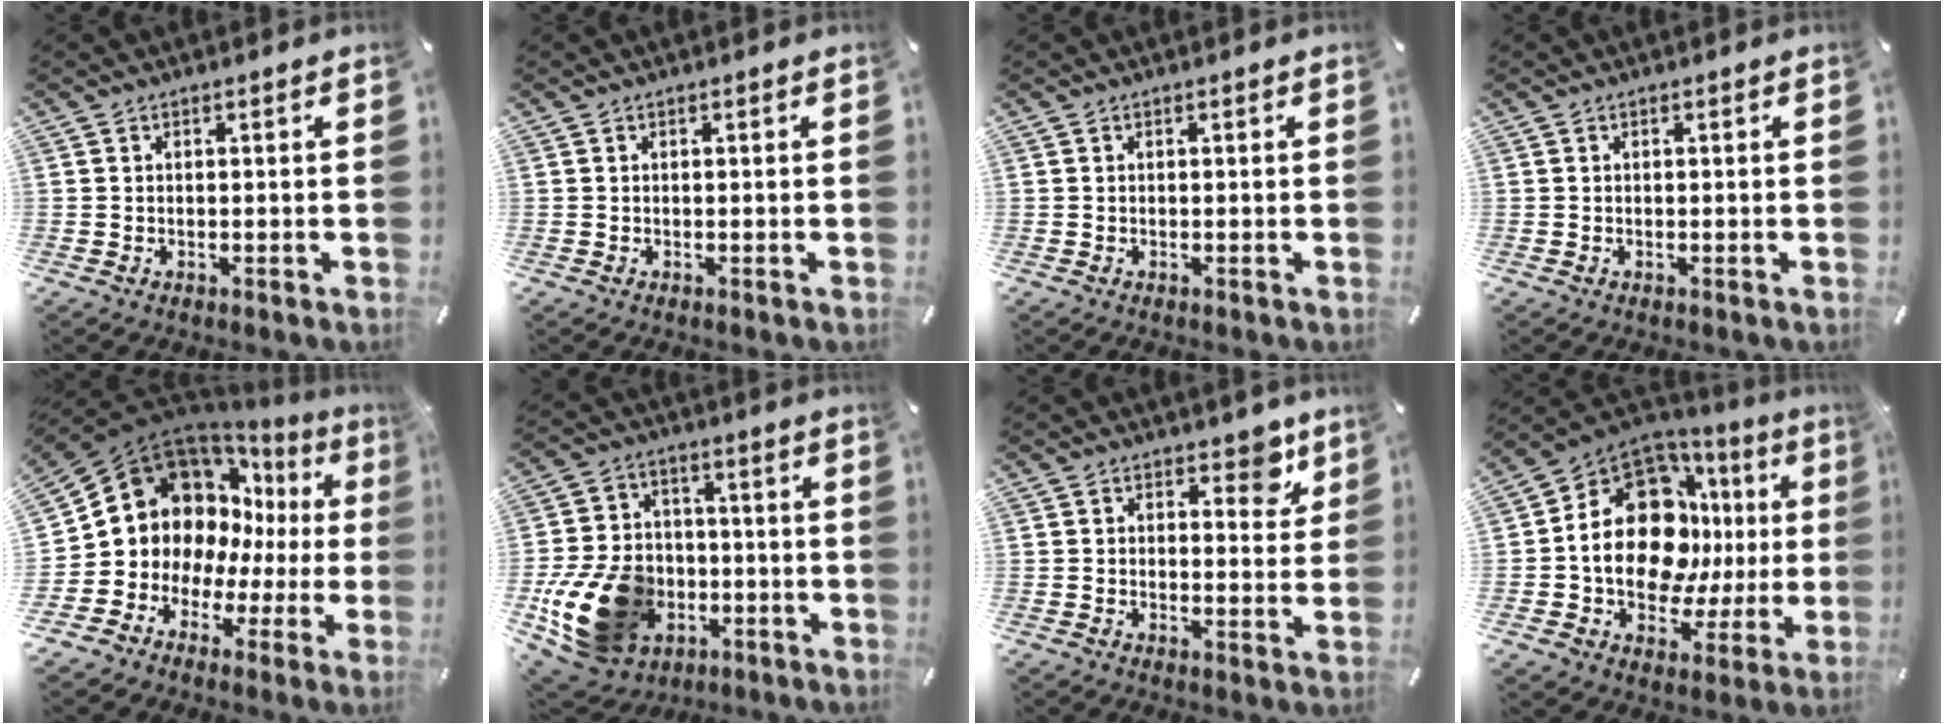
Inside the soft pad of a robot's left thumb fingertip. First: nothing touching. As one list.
[{"total": 0.0}, {"total": 0.0}, {"total": 0.0}, {"total": 14.6, "force": [5.1, 12.5, 5.6], "torque": [-0.096, -0.059, 0.109]}, {"total": 18.9, "force": [-6.0, 14.3, 10.8], "torque": [-0.201, 0.029, -0.089]}, {"total": 6.1, "force": [3.7, 3.6, 3.2], "torque": [-0.017, -0.018, 0.057]}, {"total": 19.7, "force": [2.9, 14.0, 13.6], "torque": [-0.243, -0.025, 0.051]}]